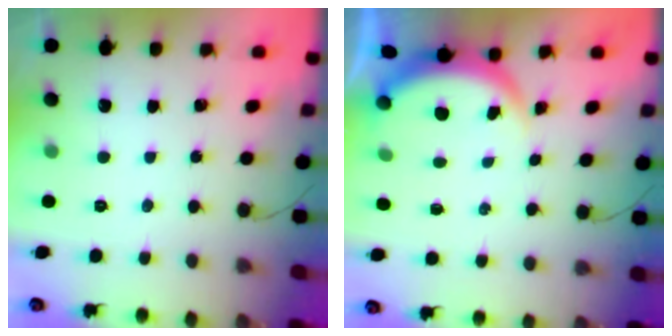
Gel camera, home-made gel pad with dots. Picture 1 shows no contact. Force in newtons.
{"total": 3.7, "press": 3.7, "slide": 0.5}